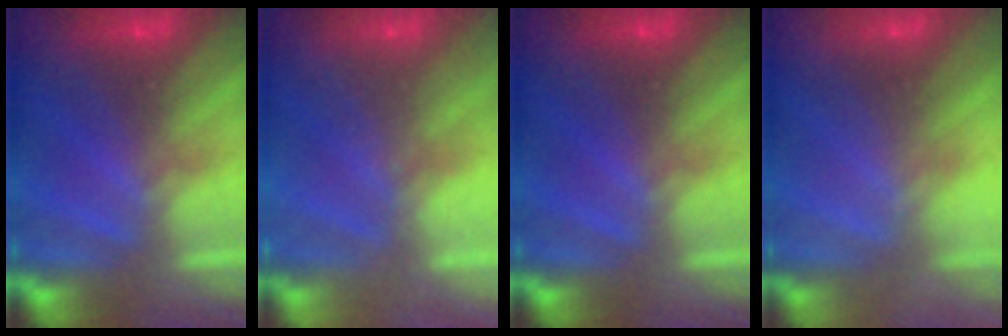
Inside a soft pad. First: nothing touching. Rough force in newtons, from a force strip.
{"total": 1.9}
{"total": 0.0}
{"total": 2.0}